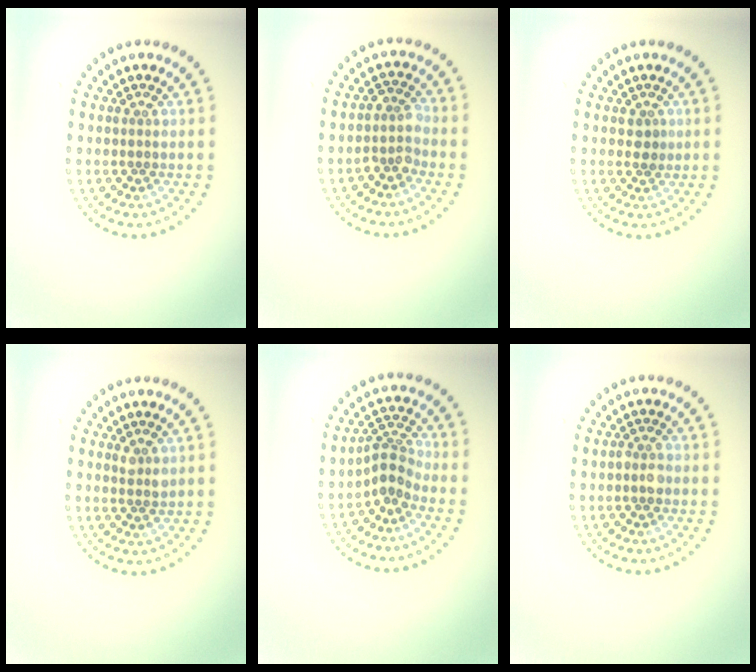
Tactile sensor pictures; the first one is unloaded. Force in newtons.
{"total": 2.1, "press": 1.6, "slide": 1.4}
{"total": 1.2, "press": 1.1, "slide": 0.3}
{"total": 1.1, "press": 1.1, "slide": 0.3}
{"total": 2.6, "press": 1.9, "slide": 1.8}
{"total": 1.4, "press": 1.3, "slide": 0.5}